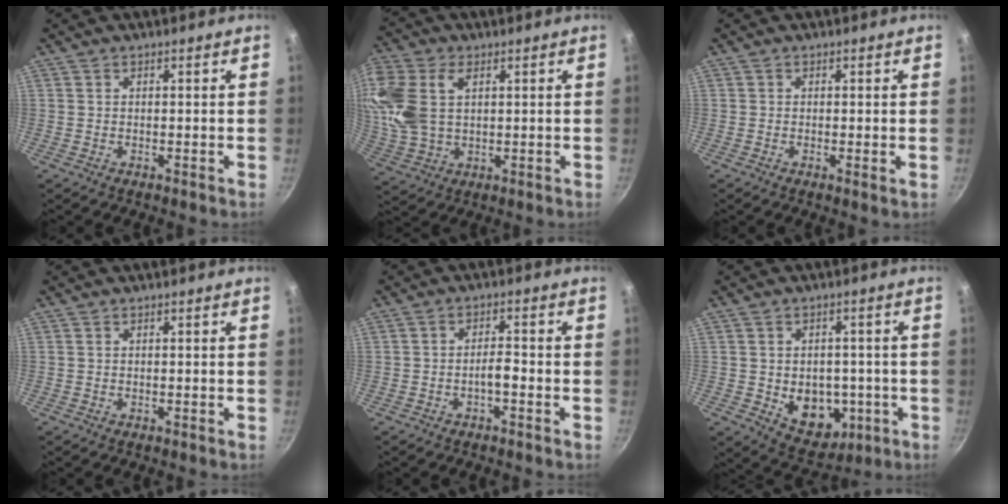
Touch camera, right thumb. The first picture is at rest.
{"total": 13.5, "force": [3.5, 8.6, 9.9], "torque": [-0.210, -0.001, 0.071]}
{"total": 0.7, "force": [0.0, 0.1, 0.7], "torque": [-0.011, -0.008, -0.005]}
{"total": 0.0}
{"total": 2.7, "force": [-1.4, 0.7, 2.2], "torque": [-0.036, 0.019, -0.024]}
{"total": 11.4, "force": [-2.2, 8.6, 7.2], "torque": [-0.064, -0.002, -0.012]}